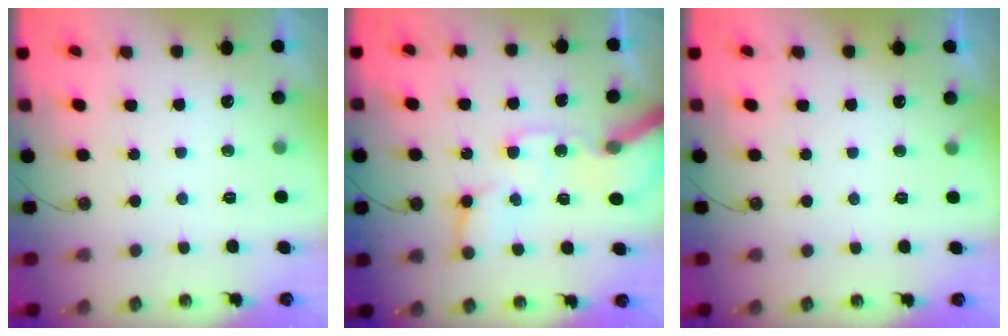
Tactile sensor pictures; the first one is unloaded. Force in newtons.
{"total": 16.4, "press": 16.2, "slide": 2.5}
{"total": 1.8, "press": 1.8, "slide": 0.1}